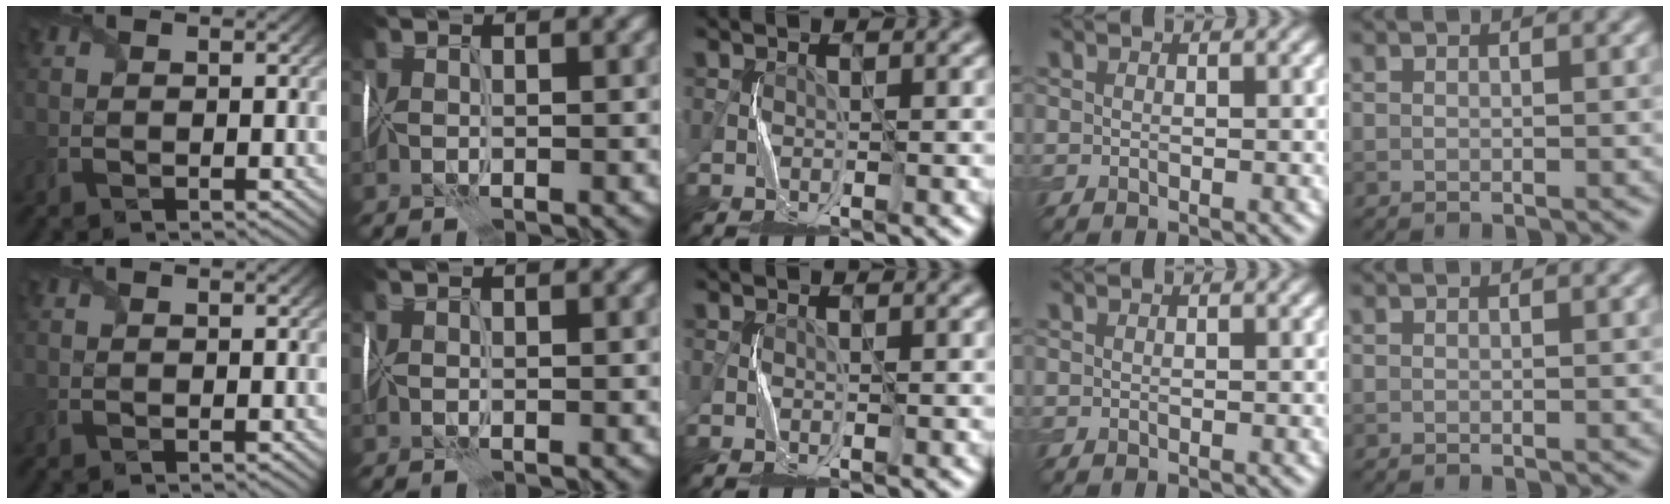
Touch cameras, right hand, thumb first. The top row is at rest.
{"middle": {"total": 0.5, "force": [-0.5, 0.0, 0.2], "torque": [-0.005, -0.001, -0.010]}}